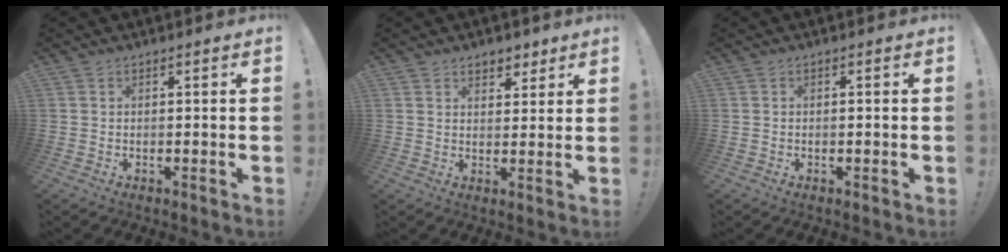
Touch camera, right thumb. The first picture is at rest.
{"total": 4.8, "force": [3.4, 3.0, 1.4], "torque": [-0.003, -0.021, 0.060]}
{"total": 0.5, "force": [-0.4, 0.0, 0.4], "torque": [-0.007, 0.000, -0.006]}